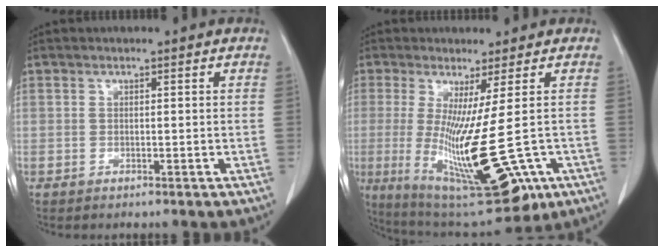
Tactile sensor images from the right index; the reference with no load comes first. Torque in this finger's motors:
{"motor_torque": [2.14, 0.00, 1.05, 0.21]}